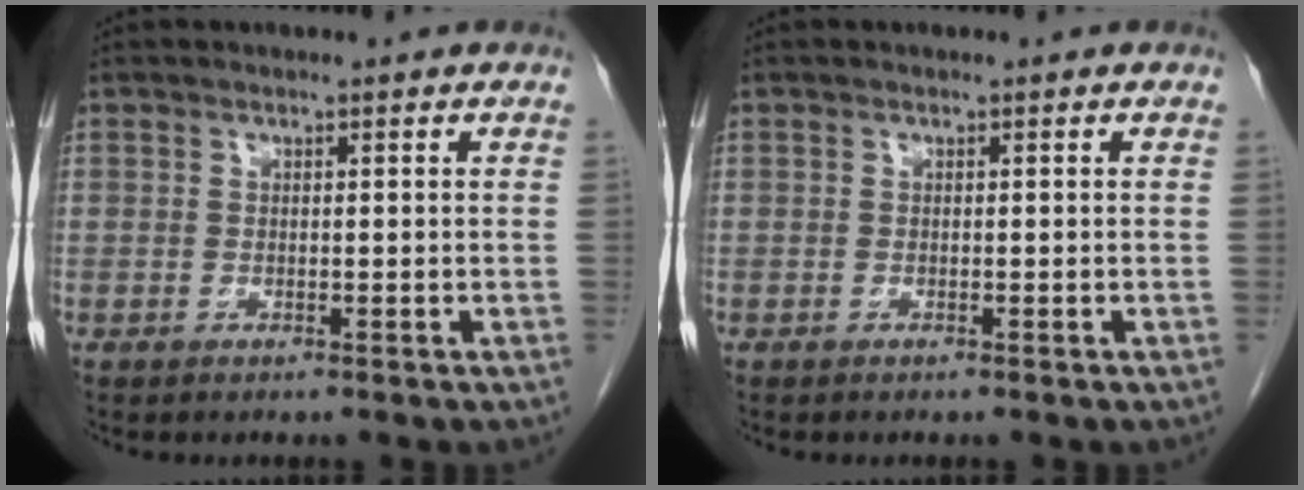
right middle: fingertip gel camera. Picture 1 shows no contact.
{"total": 0.0}